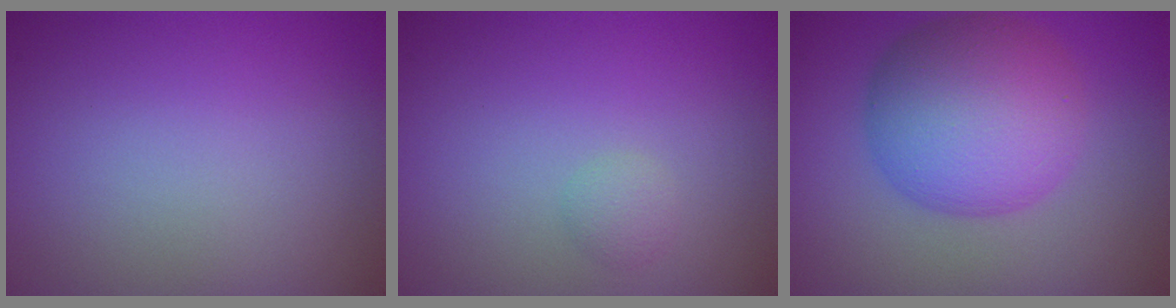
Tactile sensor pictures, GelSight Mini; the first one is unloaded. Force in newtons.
{"total": 1.1, "press": 1.1, "slide": 0.0}
{"total": 9.2, "press": 9.2, "slide": 0.1}